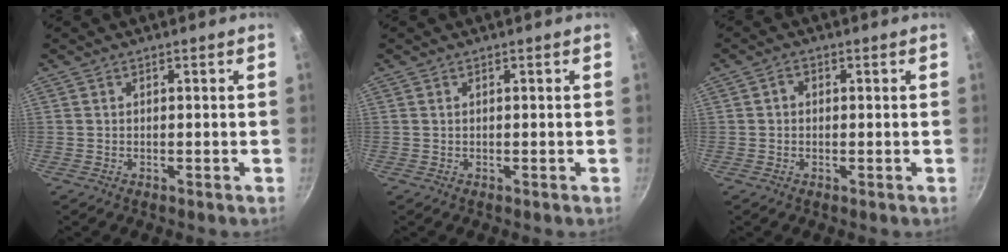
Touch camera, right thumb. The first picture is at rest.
{"total": 0.0}
{"total": 1.7, "force": [0.1, 1.5, 0.9], "torque": [-0.014, 0.006, -0.001]}